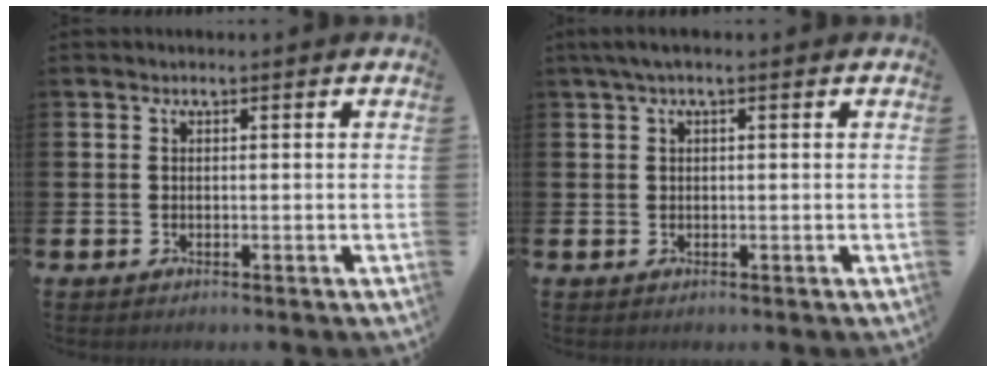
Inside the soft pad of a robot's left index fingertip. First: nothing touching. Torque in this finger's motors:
{"motor_torque": [0.72, -0.50, 0.52, 0.20]}